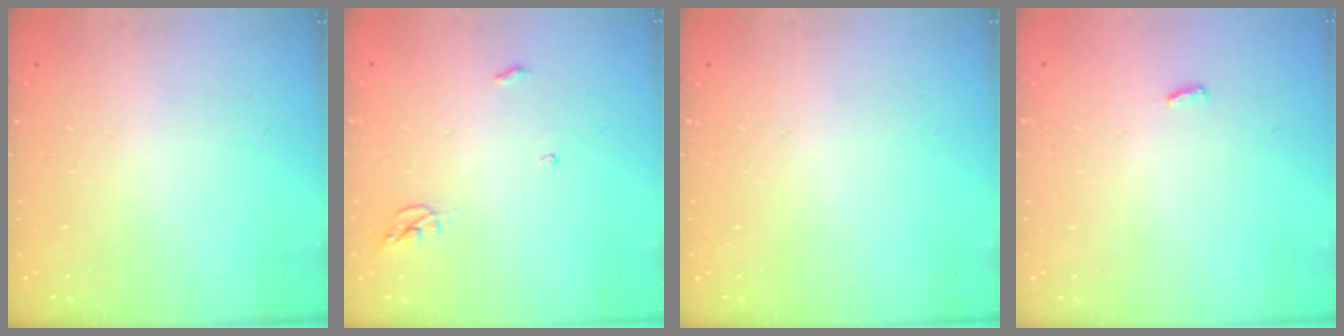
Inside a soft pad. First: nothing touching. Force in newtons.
{"total": 3.9, "press": 3.8, "slide": 0.3}
{"total": 0.0}
{"total": 2.9, "press": 2.6, "slide": 1.3}